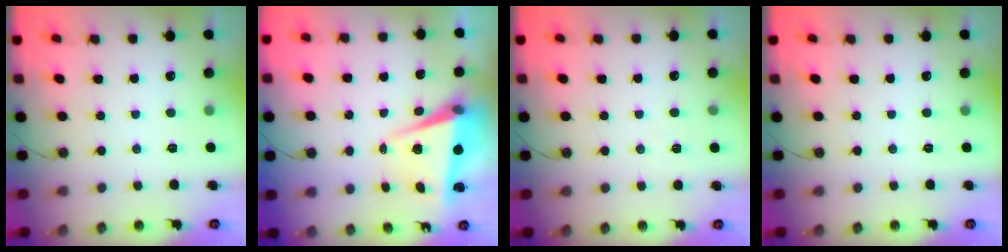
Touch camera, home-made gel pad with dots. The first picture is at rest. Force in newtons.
{"total": 5.8, "press": 4.9, "slide": 3.1}
{"total": 5.6, "press": 3.8, "slide": 4.2}
{"total": 0.0}